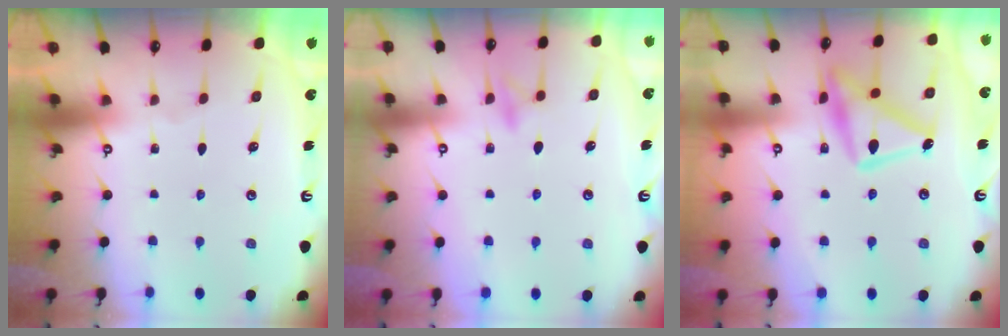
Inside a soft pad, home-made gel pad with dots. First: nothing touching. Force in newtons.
{"total": 10.2, "press": 10.2, "slide": 1.1}
{"total": 16.3, "press": 16.3, "slide": 1.2}